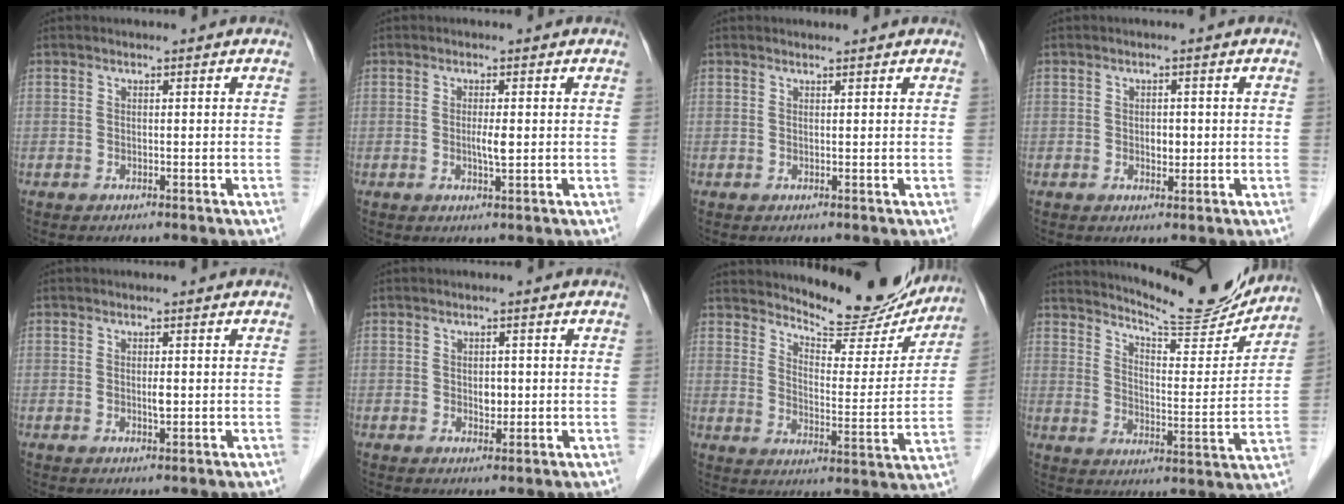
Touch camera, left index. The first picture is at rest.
{"total": 2.1, "force": [0.0, 0.3, 2.1], "torque": [-0.041, -0.002, 0.001]}
{"total": 1.5, "force": [1.5, 0.1, 0.3], "torque": [-0.007, 0.010, 0.022]}
{"total": 1.8, "force": [-0.1, 1.2, 1.3], "torque": [-0.022, 0.001, 0.001]}
{"total": 1.3, "force": [0.1, 0.3, 1.3], "torque": [-0.023, -0.001, 0.002]}
{"total": 1.8, "force": [0.1, 1.2, 1.4], "torque": [-0.022, -0.001, 0.004]}
{"total": 15.5, "force": [14.8, 3.1, 3.7], "torque": [-0.050, -0.034, 0.193]}
{"total": 16.4, "force": [15.5, 1.0, 5.1], "torque": [-0.086, -0.040, 0.215]}